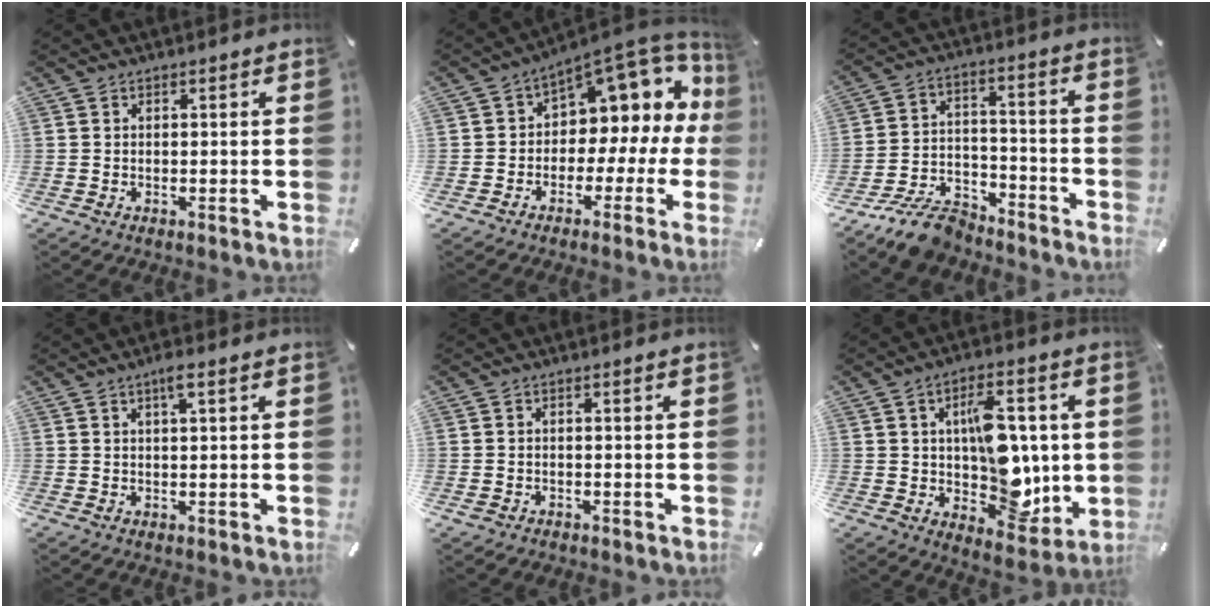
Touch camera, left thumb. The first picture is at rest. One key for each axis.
{"total": 10.5, "fx": 5.9, "fy": 6.8, "fz": 5.4, "tx": -0.073, "ty": -0.059, "tz": 0.100}
{"total": 11.5, "fx": -9.5, "fy": 4.9, "fz": 4.2, "tx": -0.060, "ty": 0.059, "tz": -0.176}
{"total": 2.9, "fx": 1.2, "fy": 0.4, "fz": 2.6, "tx": -0.053, "ty": 0.002, "tz": 0.018}
{"total": 1.5, "fx": -1.0, "fy": 1.0, "fz": 0.4, "tx": -0.009, "ty": 0.005, "tz": -0.022}
{"total": 16.1, "fx": 0.9, "fy": 10.0, "fz": 12.6, "tx": -0.165, "ty": -0.005, "tz": 0.019}